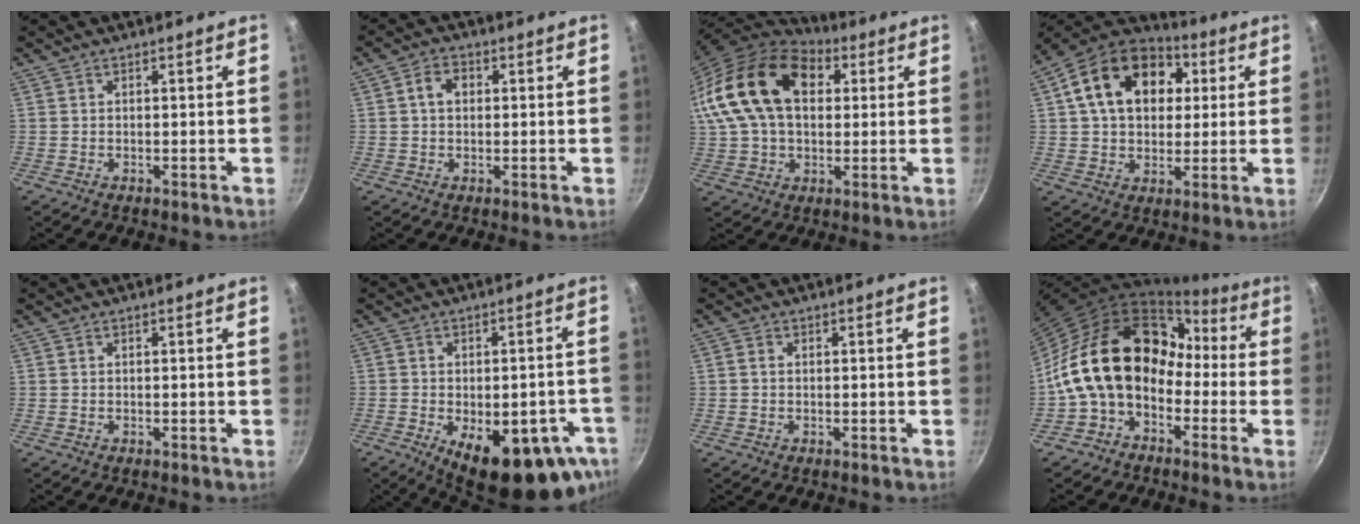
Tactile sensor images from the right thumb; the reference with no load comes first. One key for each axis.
{"total": 4.0, "fx": 0.6, "fy": 3.0, "fz": 2.6, "tx": -0.032, "ty": 0.010, "tz": 0.004}
{"total": 21.5, "fx": 5.6, "fy": 14.0, "fz": 15.3, "tx": -0.268, "ty": 0.017, "tz": 0.091}
{"total": 19.7, "fx": 5.2, "fy": 14.1, "fz": 12.8, "tx": -0.201, "ty": 0.019, "tz": 0.073}
{"total": 0.0}
{"total": 20.0, "fx": -8.5, "fy": 8.9, "fz": 15.7, "tx": -0.163, "ty": 0.008, "tz": -0.103}
{"total": 0.8, "fx": 0.1, "fy": 0.7, "fz": 0.5, "tx": -0.008, "ty": 0.004, "tz": 0.000}
{"total": 18.6, "fx": -2.2, "fy": 13.6, "fz": 12.5, "tx": -0.186, "ty": 0.062, "tz": -0.053}